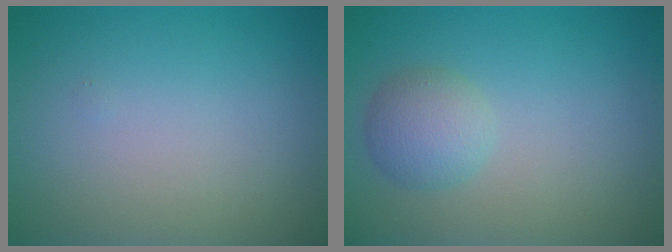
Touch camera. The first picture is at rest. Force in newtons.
{"total": 2.7, "press": 2.7, "slide": 0.1}